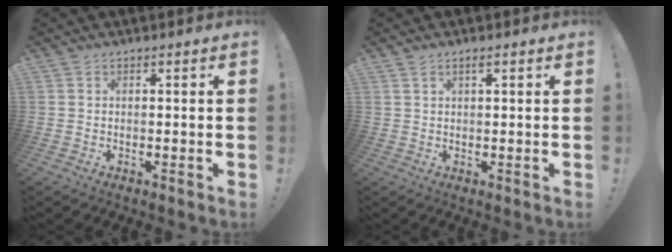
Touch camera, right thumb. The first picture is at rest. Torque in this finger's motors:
{"motor_torque": [0.26, 0.13, -0.01, -0.04, 0.07]}